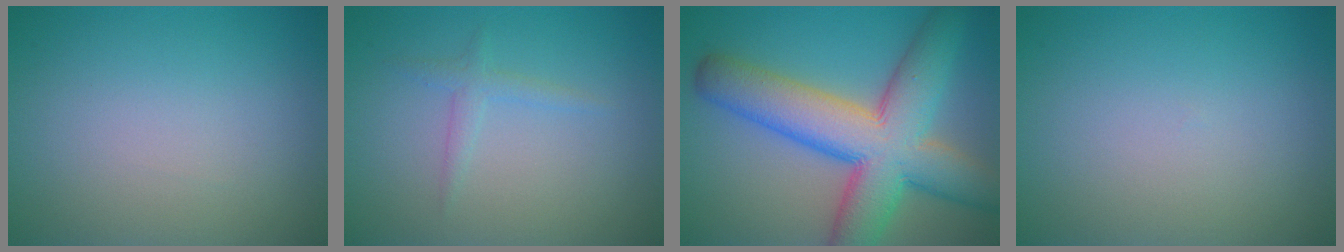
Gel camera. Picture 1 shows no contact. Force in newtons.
{"total": 1.3, "press": 1.3, "slide": 0.1}
{"total": 11.1, "press": 11.1, "slide": 0.3}
{"total": 0.0}